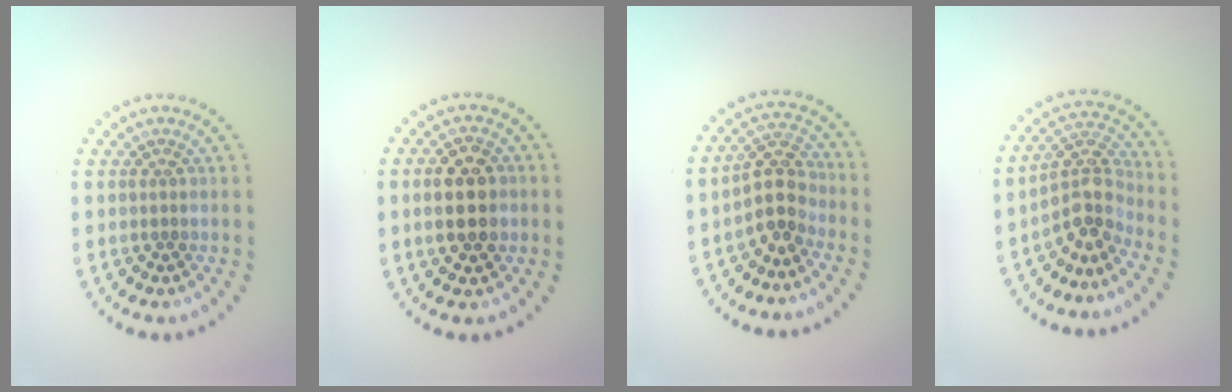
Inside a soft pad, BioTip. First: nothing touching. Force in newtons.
{"total": 4.7, "press": 4.7, "slide": 0.4}
{"total": 3.3, "press": 2.8, "slide": 1.6}
{"total": 4.0, "press": 2.9, "slide": 2.7}